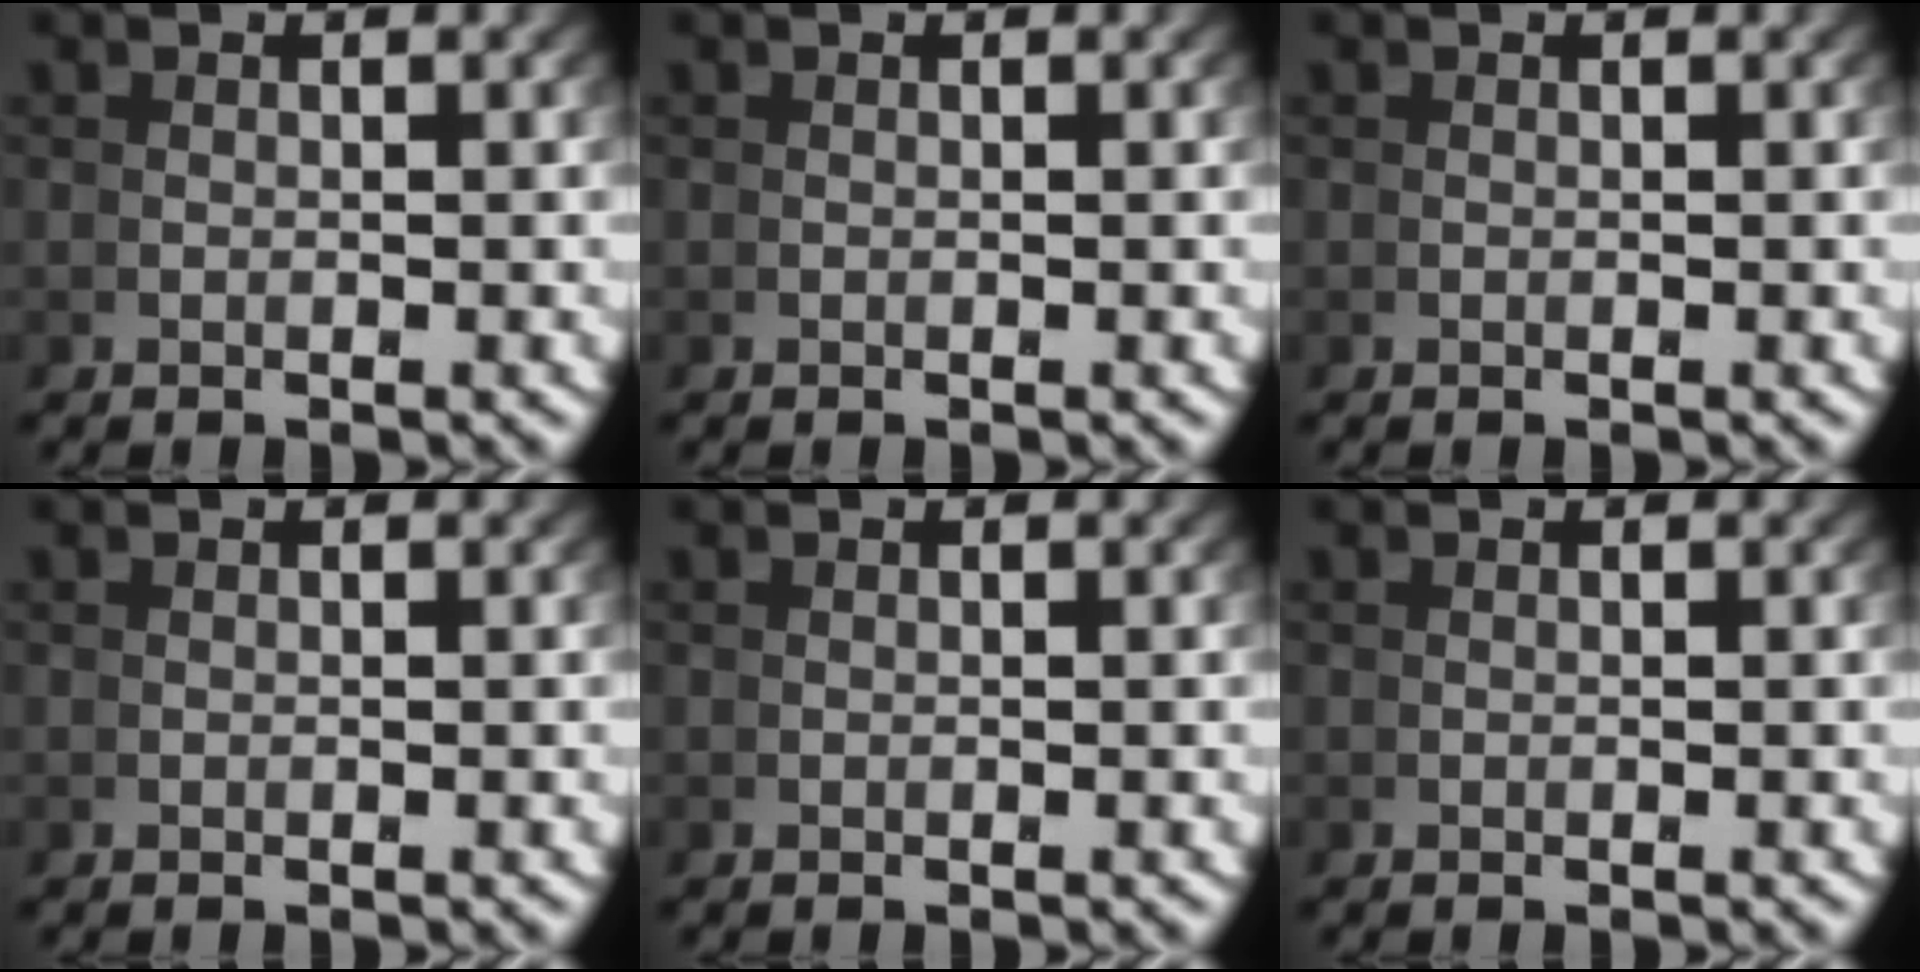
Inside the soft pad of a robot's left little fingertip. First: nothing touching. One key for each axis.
{"total": 0.0}
{"total": 0.0}
{"total": 0.0}
{"total": 0.0}
{"total": 0.0}